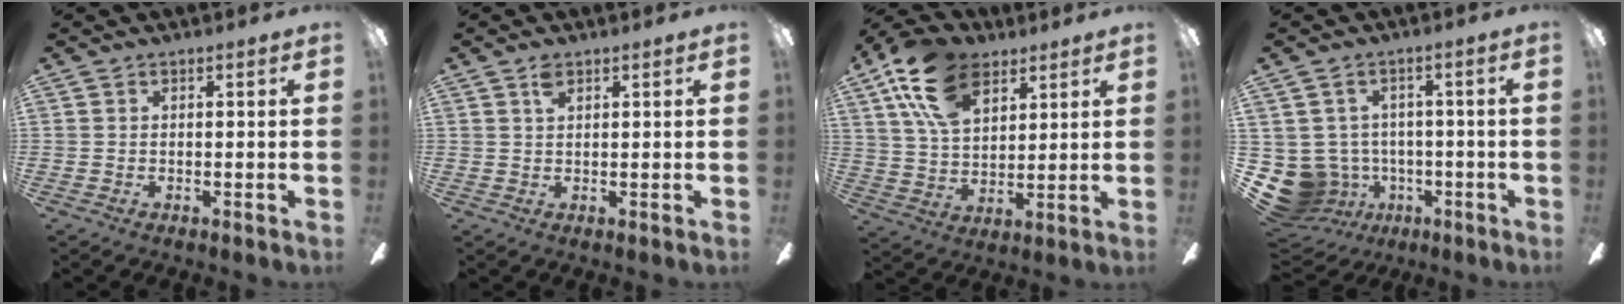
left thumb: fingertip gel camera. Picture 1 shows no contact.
{"total": 1.9, "force": [1.3, 0.9, 1.2], "torque": [-0.027, 0.001, 0.023]}
{"total": 17.3, "force": [9.7, 10.1, 10.2], "torque": [-0.197, -0.020, 0.179]}
{"total": 10.2, "force": [-3.3, 9.1, 3.4], "torque": [-0.110, 0.012, -0.051]}